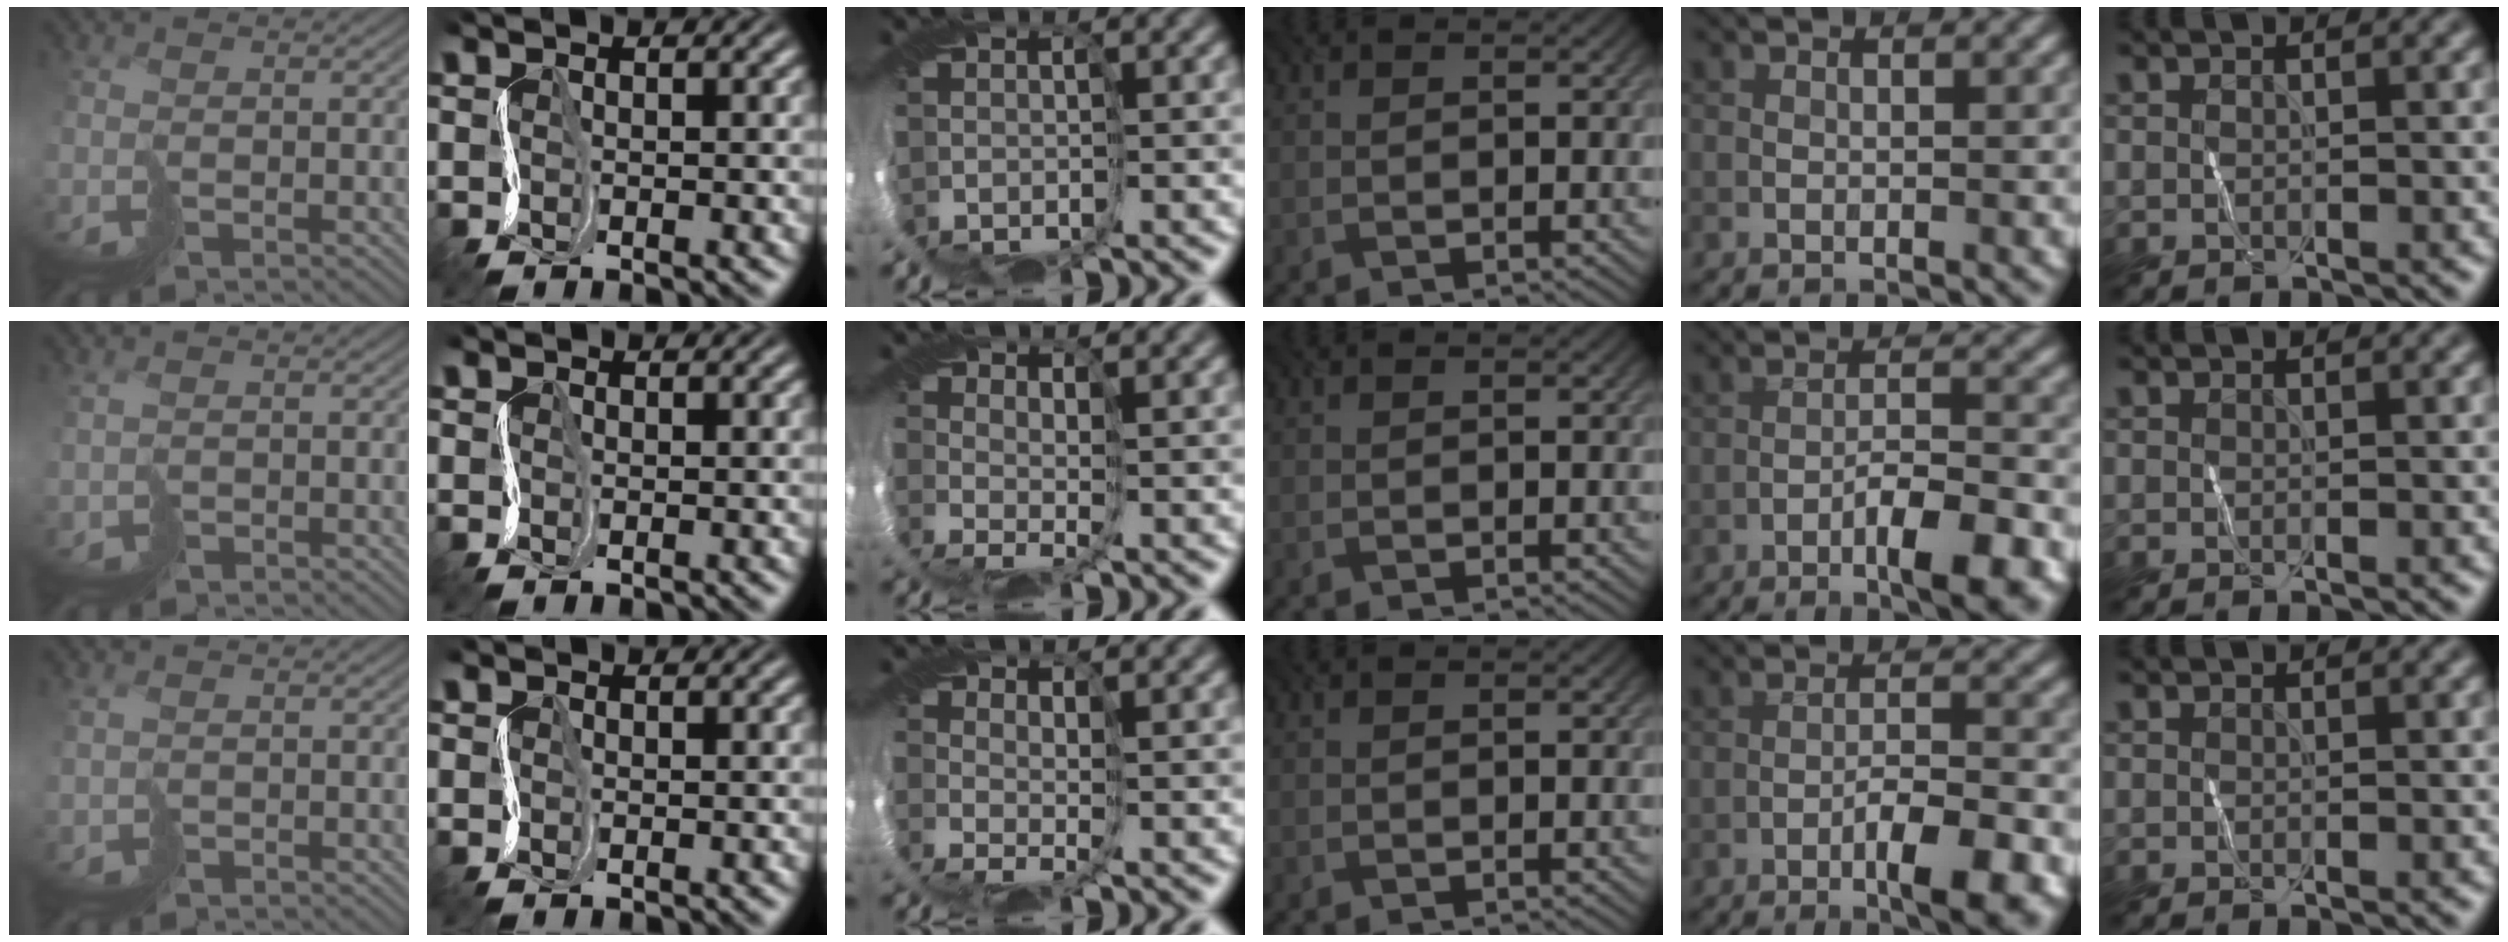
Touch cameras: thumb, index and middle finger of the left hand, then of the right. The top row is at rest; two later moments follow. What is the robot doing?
{"motion": "cut", "object": "paper"}